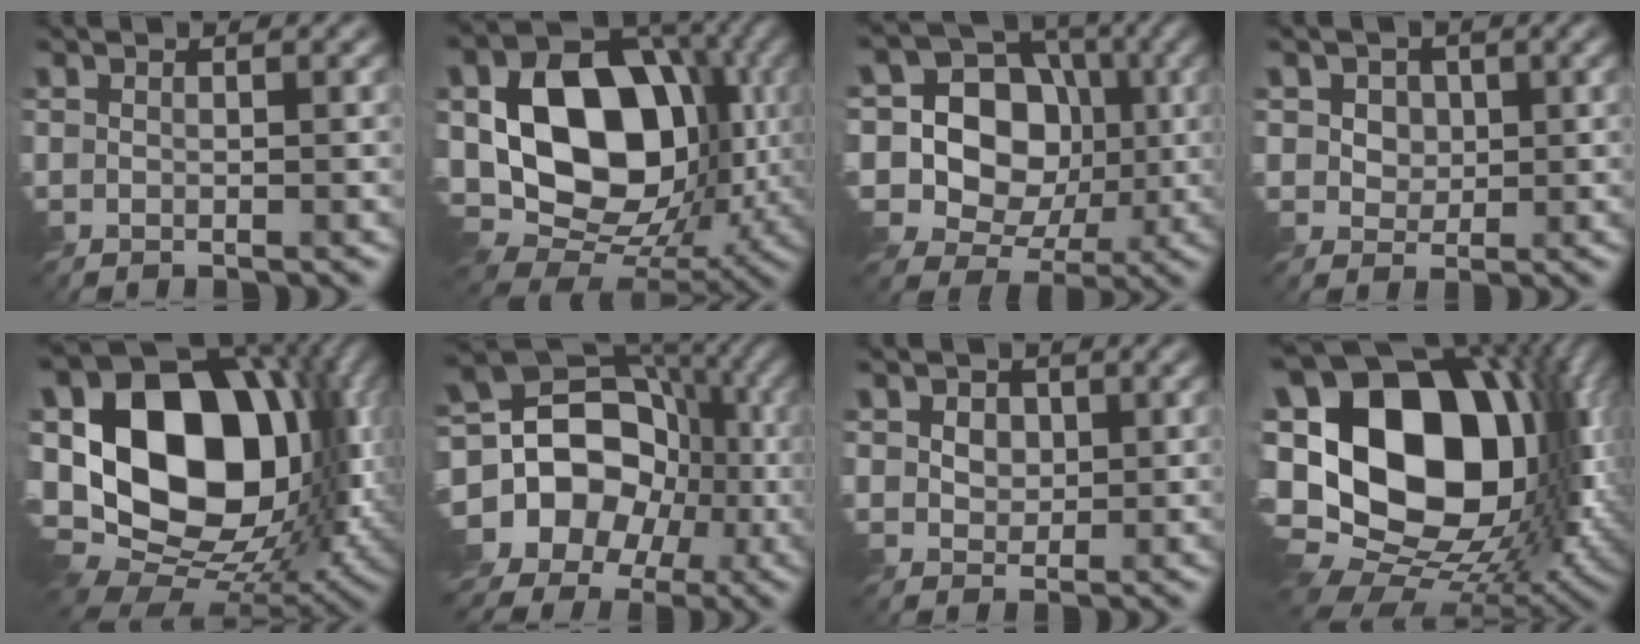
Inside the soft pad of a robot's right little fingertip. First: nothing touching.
{"total": 15.8, "force": [0.6, 11.7, 10.7], "torque": [-0.196, -0.013, 0.012]}
{"total": 12.7, "force": [0.8, 10.9, 6.5], "torque": [-0.137, 0.038, -0.016]}
{"total": 3.1, "force": [1.0, 2.5, 1.3], "torque": [-0.036, -0.003, 0.023]}
{"total": 19.4, "force": [1.4, 13.3, 14.0], "torque": [-0.264, 0.000, 0.045]}
{"total": 16.3, "force": [-4.7, 13.7, 7.4], "torque": [-0.142, 0.012, -0.102]}
{"total": 2.5, "force": [0.7, 2.0, 1.3], "torque": [-0.032, 0.000, 0.012]}
{"total": 21.7, "force": [0.0, 15.1, 15.6], "torque": [-0.321, -0.005, 0.010]}